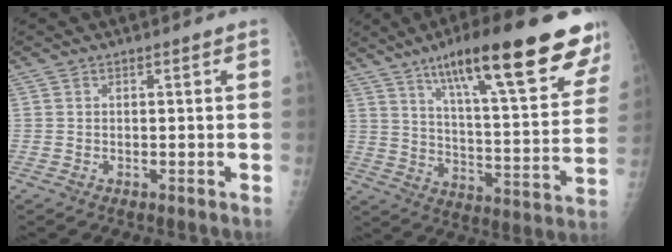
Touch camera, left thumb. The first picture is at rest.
{"total": 26.3, "force": [16.5, 5.6, 19.6], "torque": [-0.264, -0.045, 0.249]}